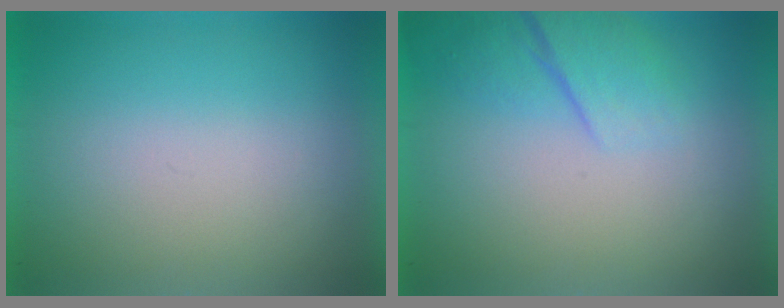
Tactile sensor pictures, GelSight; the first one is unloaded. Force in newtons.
{"total": 2.2}